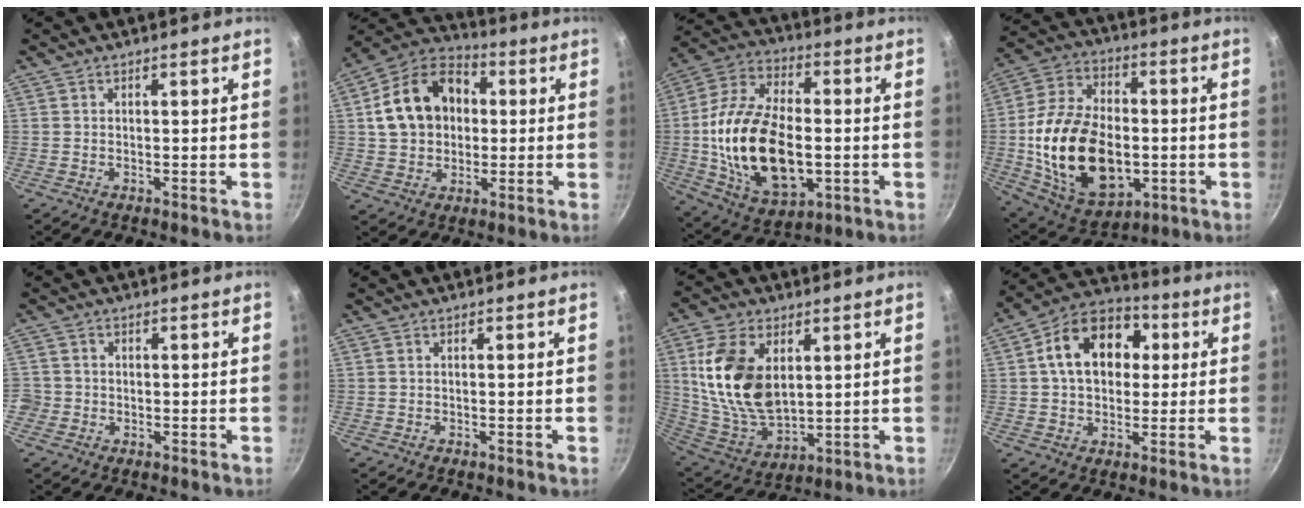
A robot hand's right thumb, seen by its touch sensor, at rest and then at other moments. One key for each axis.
{"total": 16.5, "fx": 2.1, "fy": 12.7, "fz": 10.2, "tx": -0.151, "ty": 0.031, "tz": 0.025}
{"total": 24.0, "fx": -2.3, "fy": 13.9, "fz": 19.4, "tx": -0.353, "ty": 0.018, "tz": -0.033}
{"total": 23.4, "fx": -2.9, "fy": 14.9, "fz": 17.8, "tx": -0.308, "ty": 0.016, "tz": -0.036}
{"total": 3.1, "fx": -0.9, "fy": 2.8, "fz": 0.9, "tx": -0.009, "ty": 0.011, "tz": -0.017}
{"total": 0.0}
{"total": 17.8, "fx": 4.3, "fy": 11.0, "fz": 13.3, "tx": -0.238, "ty": -0.028, "tz": 0.097}
{"total": 15.0, "fx": 2.8, "fy": 10.9, "fz": 9.9, "tx": -0.126, "ty": 0.025, "tz": 0.027}